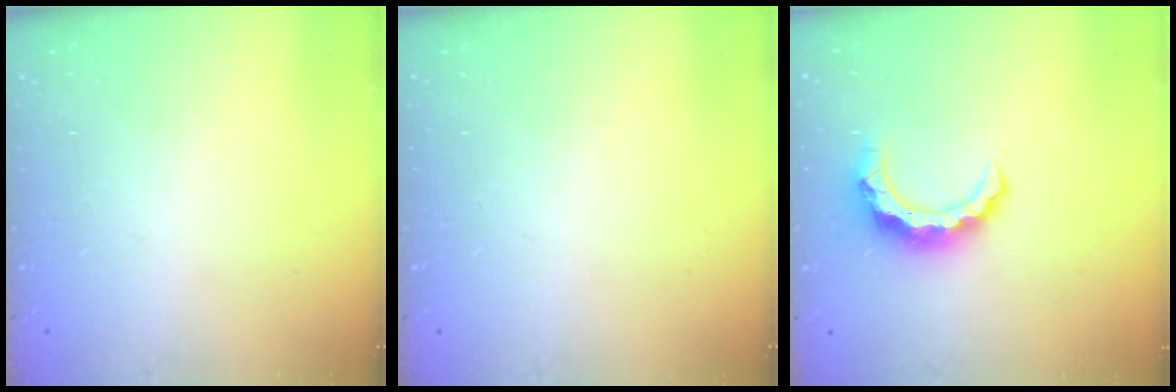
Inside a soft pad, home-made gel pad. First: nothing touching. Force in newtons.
{"total": 0.0}
{"total": 8.4, "press": 8.4, "slide": 0.8}